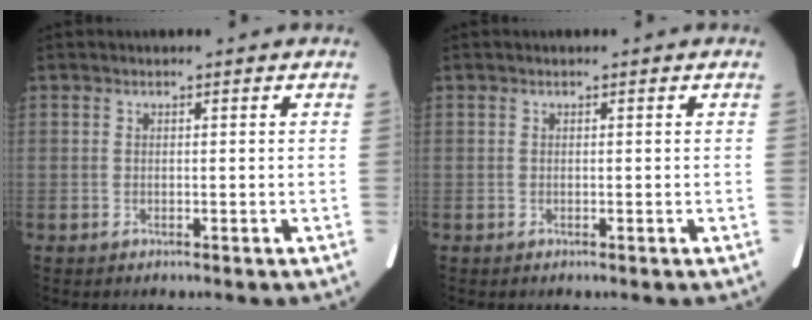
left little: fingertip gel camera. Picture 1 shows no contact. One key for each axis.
{"total": 0.0}